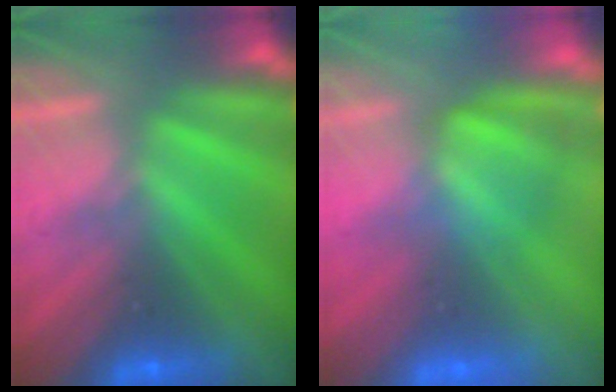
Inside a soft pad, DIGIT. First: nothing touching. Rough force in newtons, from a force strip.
{"total": 3.6}